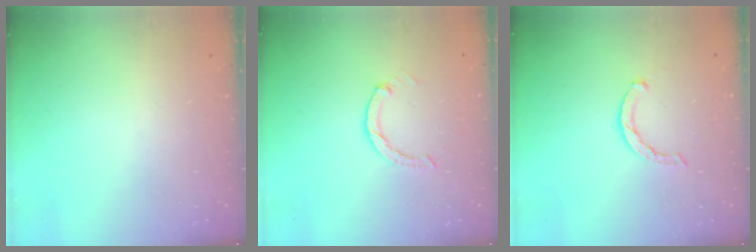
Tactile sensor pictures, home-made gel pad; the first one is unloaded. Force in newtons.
{"total": 1.0, "press": 0.9, "slide": 0.3}
{"total": 3.5, "press": 3.5, "slide": 0.3}